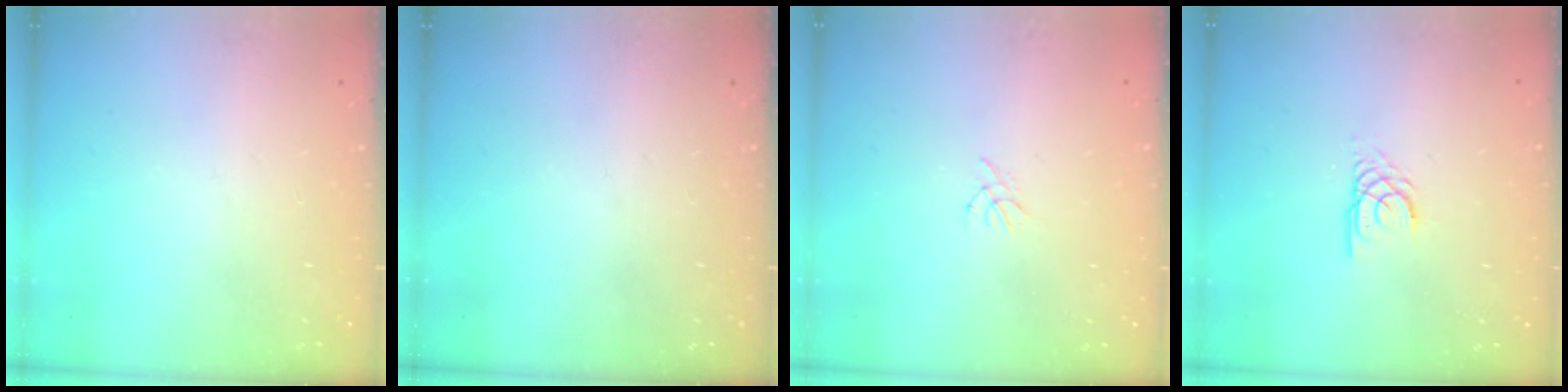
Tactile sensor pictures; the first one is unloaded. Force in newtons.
{"total": 0.0}
{"total": 1.3, "press": 1.2, "slide": 0.4}
{"total": 2.4, "press": 2.4, "slide": 0.2}